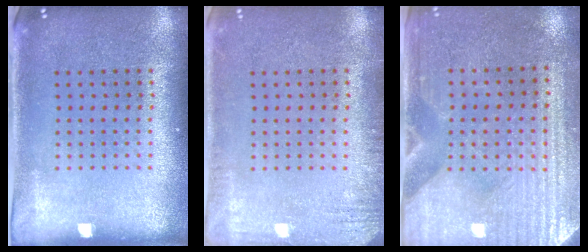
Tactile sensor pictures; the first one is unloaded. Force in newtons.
{"total": 1.7, "press": 1.7, "slide": 0.2}
{"total": 3.5, "press": 3.1, "slide": 1.5}